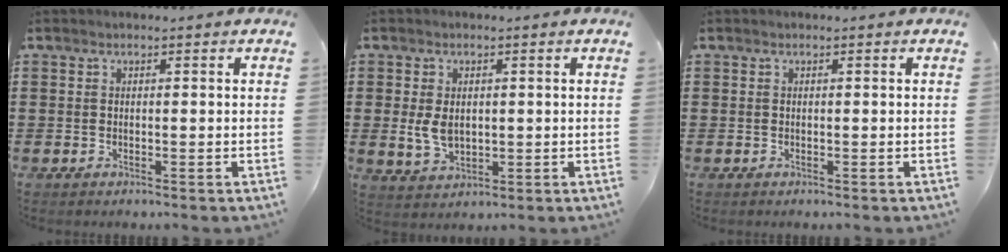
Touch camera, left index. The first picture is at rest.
{"total": 4.1, "force": [0.3, 2.8, 3.1], "torque": [-0.063, 0.002, 0.003]}
{"total": 0.0}